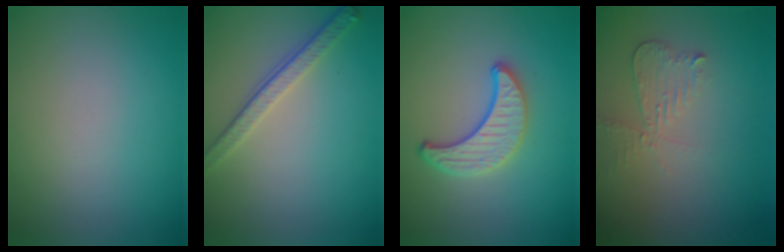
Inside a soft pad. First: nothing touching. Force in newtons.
{"total": 2.9, "press": 2.5, "slide": 1.5}
{"total": 3.6, "press": 3.1, "slide": 1.8}
{"total": 2.1, "press": 2.1, "slide": 0.1}